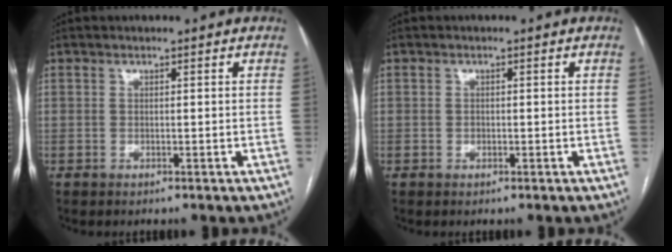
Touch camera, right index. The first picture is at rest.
{"total": 0.8, "force": [-0.2, 0.7, 0.4], "torque": [-0.008, 0.001, -0.004]}